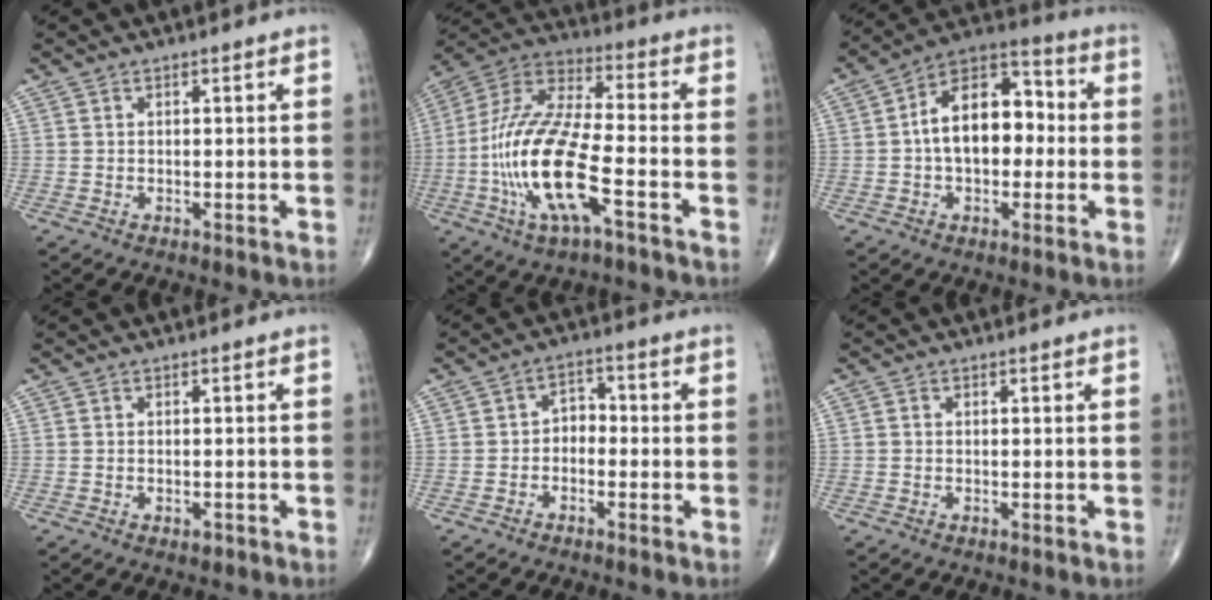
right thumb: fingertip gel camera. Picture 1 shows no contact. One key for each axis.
{"total": 19.7, "fx": -5.8, "fy": 6.2, "fz": 17.7, "tx": -0.380, "ty": 0.029, "tz": -0.107}
{"total": 14.4, "fx": 0.0, "fy": 8.9, "fz": 11.3, "tx": -0.153, "ty": 0.042, "tz": -0.013}
{"total": 1.3, "fx": -0.7, "fy": 0.7, "fz": 0.9, "tx": -0.015, "ty": 0.004, "tz": -0.007}
{"total": 3.6, "fx": -1.2, "fy": 2.7, "fz": 2.1, "tx": -0.014, "ty": 0.025, "tz": -0.035}
{"total": 0.6, "fx": 0.0, "fy": 0.5, "fz": 0.3, "tx": -0.003, "ty": 0.001, "tz": -0.003}